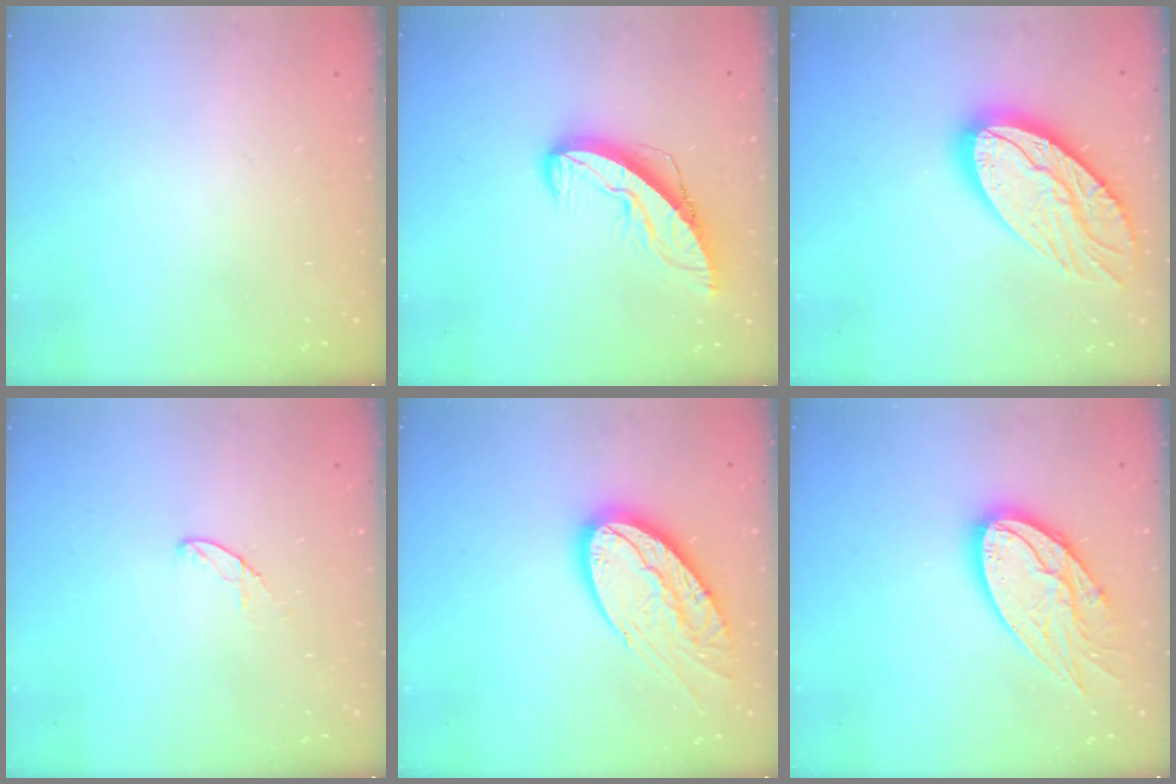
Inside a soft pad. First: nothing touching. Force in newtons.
{"total": 9.4, "press": 9.4, "slide": 0.8}
{"total": 20.5, "press": 20.4, "slide": 1.6}
{"total": 4.9, "press": 4.9, "slide": 0.5}
{"total": 20.2, "press": 20.2, "slide": 1.4}
{"total": 19.3, "press": 19.2, "slide": 1.8}